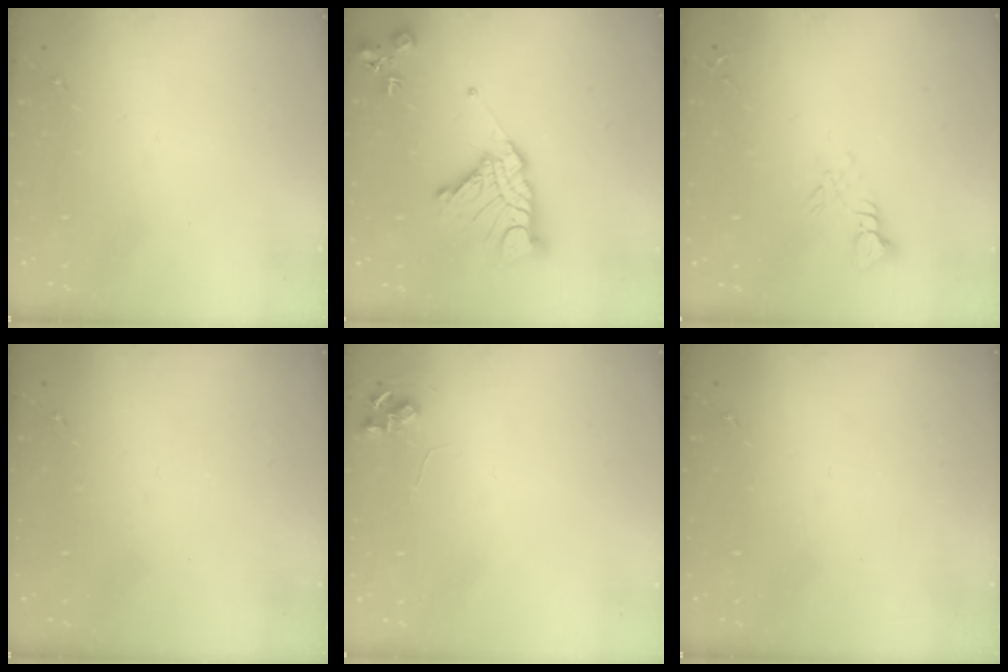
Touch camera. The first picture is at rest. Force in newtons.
{"total": 16.4, "press": 16.3, "slide": 1.4}
{"total": 3.9, "press": 3.9, "slide": 0.3}
{"total": 0.0}
{"total": 5.8, "press": 5.8, "slide": 0.8}
{"total": 0.0}